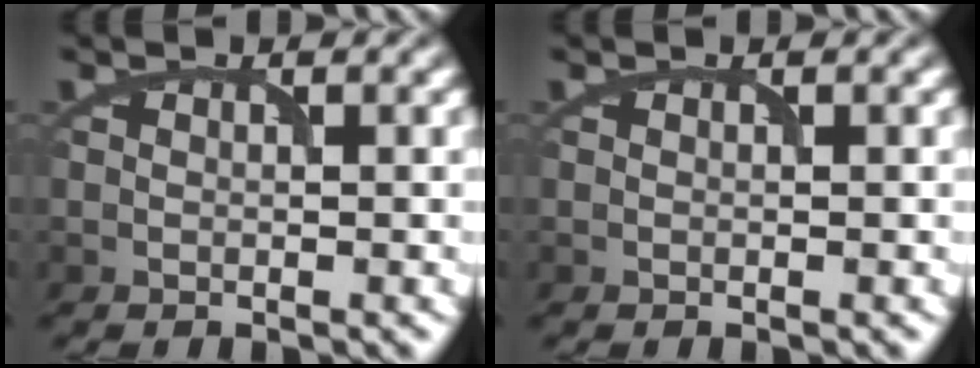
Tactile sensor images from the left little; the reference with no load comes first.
{"total": 0.0}